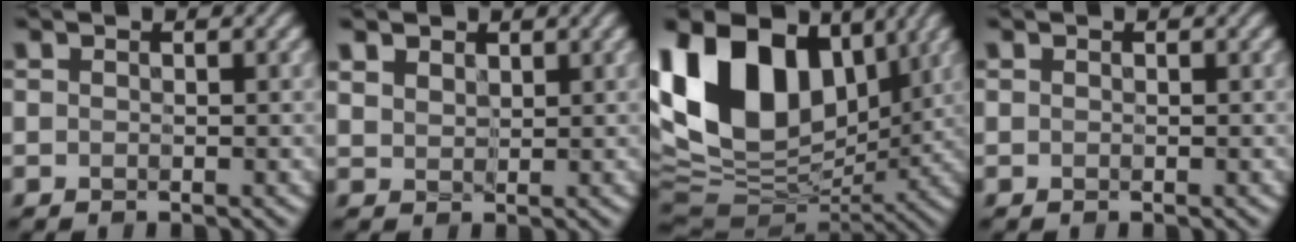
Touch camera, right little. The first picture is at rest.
{"total": 2.9, "force": [1.9, 1.9, 1.2], "torque": [-0.043, 0.003, 0.037]}
{"total": 15.5, "force": [4.1, 10.5, 10.6], "torque": [-0.226, 0.012, 0.068]}
{"total": 0.0}